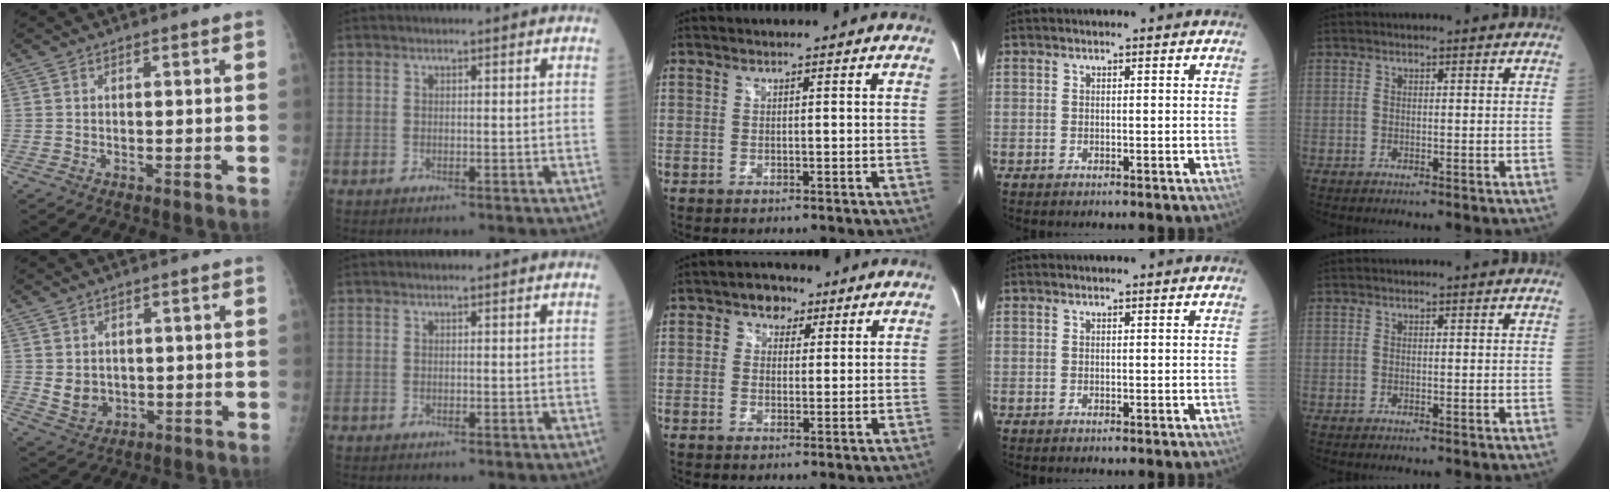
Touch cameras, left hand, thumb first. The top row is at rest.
{"thumb": {"total": 4.6, "force": [0.4, 3.9, 2.3], "torque": [-0.025, -0.008, 0.022]}, "middle": {"total": 4.2, "force": [2.0, 3.1, 1.9], "torque": [-0.026, 0.015, 0.031]}}